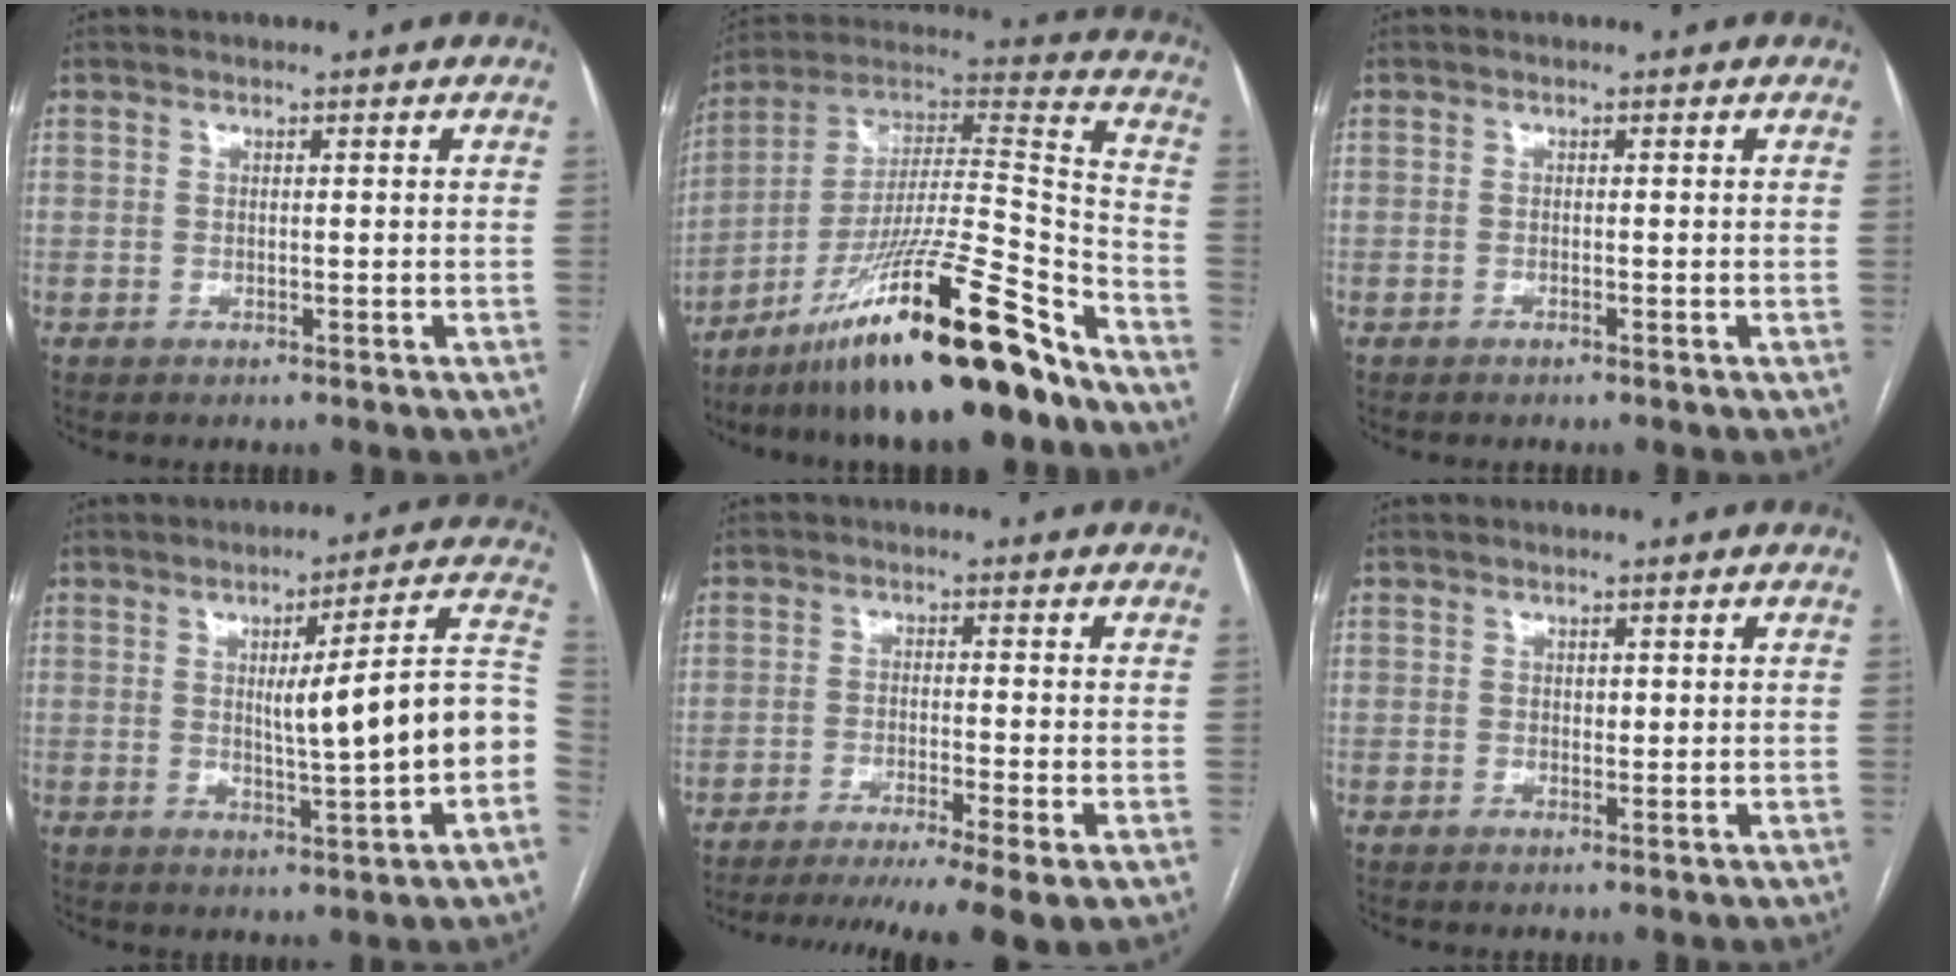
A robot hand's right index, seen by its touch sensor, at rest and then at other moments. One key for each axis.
{"total": 25.3, "fx": -17.7, "fy": 1.3, "fz": 18.1, "tx": -0.281, "ty": 0.001, "tz": -0.302}
{"total": 0.0}
{"total": 13.2, "fx": -1.2, "fy": 0.4, "fz": 13.2, "tx": -0.166, "ty": 0.021, "tz": -0.014}
{"total": 12.6, "fx": -9.7, "fy": -0.4, "fz": 8.1, "tx": -0.115, "ty": -0.024, "tz": -0.150}
{"total": 0.8, "fx": 0.3, "fy": 0.6, "fz": 0.4, "tx": -0.002, "ty": -0.001, "tz": 0.004}